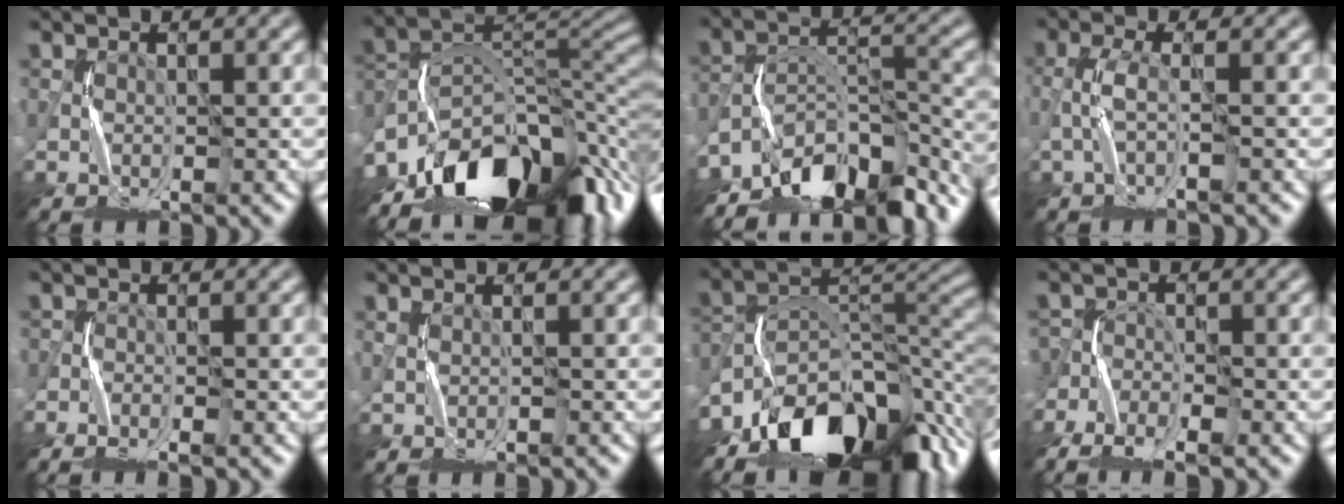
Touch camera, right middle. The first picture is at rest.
{"total": 14.2, "force": [-10.1, 7.0, 7.2], "torque": [-0.123, 0.013, -0.166]}
{"total": 10.9, "force": [-9.3, 3.7, 4.3], "torque": [-0.051, 0.003, -0.162]}
{"total": 1.8, "force": [-1.0, 0.0, 1.5], "torque": [-0.031, 0.008, -0.025]}
{"total": 2.0, "force": [-1.8, 0.3, 0.7], "torque": [-0.012, -0.003, -0.037]}
{"total": 0.0}
{"total": 12.9, "force": [-9.1, 6.4, 6.5], "torque": [-0.099, 0.012, -0.166]}
{"total": 7.1, "force": [-5.7, 2.9, 3.2], "torque": [-0.057, -0.022, -0.089]}